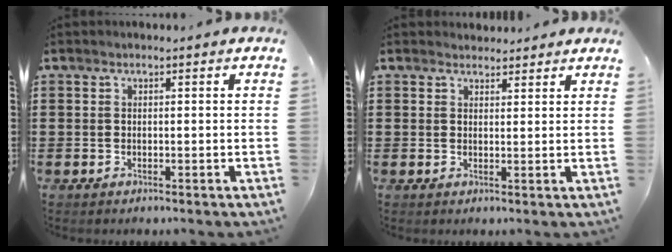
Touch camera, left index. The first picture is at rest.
{"total": 2.1, "force": [2.1, 0.5, 0.0], "torque": [0.003, -0.004, 0.039]}